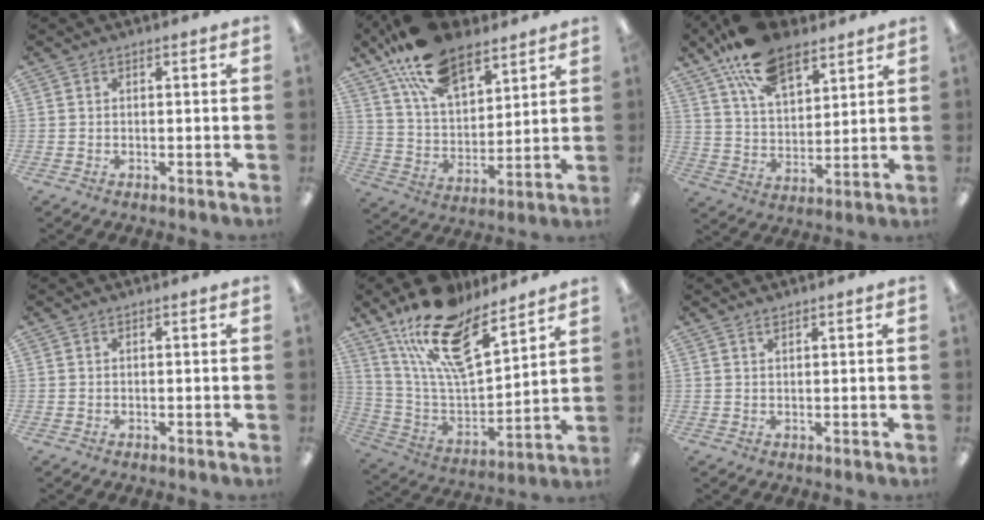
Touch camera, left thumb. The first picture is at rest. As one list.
[{"total": 18.5, "force": [12.9, 9.2, 9.6], "torque": [-0.188, -0.056, 0.236]}, {"total": 16.0, "force": [10.8, 8.2, 8.5], "torque": [-0.160, -0.044, 0.199]}, {"total": 0.0}, {"total": 21.9, "force": [15.8, 8.3, 12.5], "torque": [-0.227, -0.096, 0.282]}, {"total": 1.1, "force": [1.0, 0.2, 0.5], "torque": [-0.011, 0.000, 0.018]}]